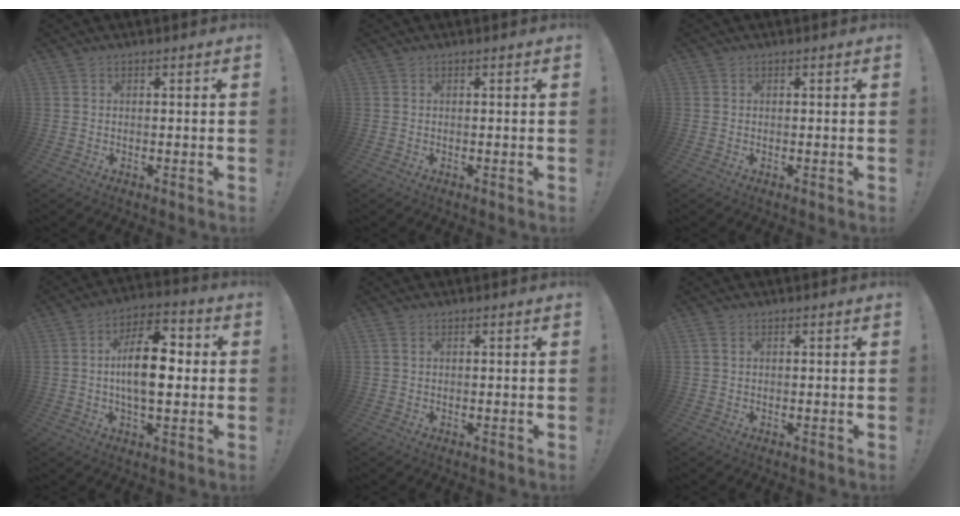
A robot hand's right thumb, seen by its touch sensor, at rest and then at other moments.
{"total": 0.0}
{"total": 0.0}
{"total": 15.0, "force": [0.0, 7.4, 13.1], "torque": [-0.215, 0.008, -0.006]}
{"total": 1.3, "force": [0.6, 0.8, 0.8], "torque": [-0.021, 0.005, 0.014]}
{"total": 1.7, "force": [0.7, 1.1, 1.1], "torque": [-0.019, 0.002, 0.012]}